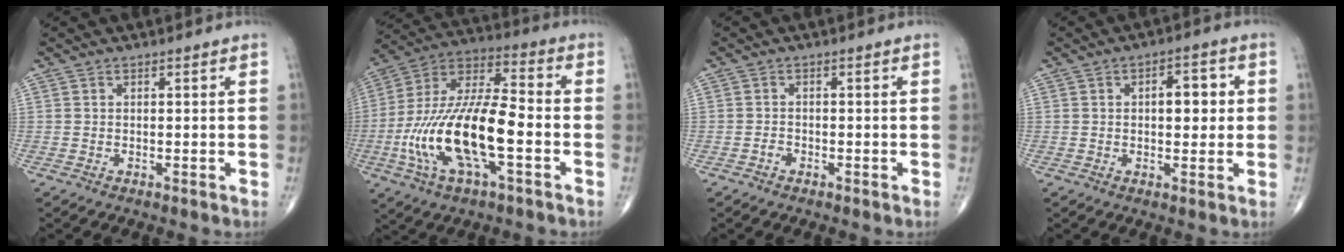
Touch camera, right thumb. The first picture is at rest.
{"total": 21.4, "force": [-5.5, 7.9, 19.1], "torque": [-0.385, 0.033, -0.097]}
{"total": 1.0, "force": [-0.8, 0.6, 0.3], "torque": [-0.002, 0.003, -0.015]}
{"total": 6.3, "force": [0.9, 3.3, 5.3], "torque": [-0.053, 0.006, 0.009]}